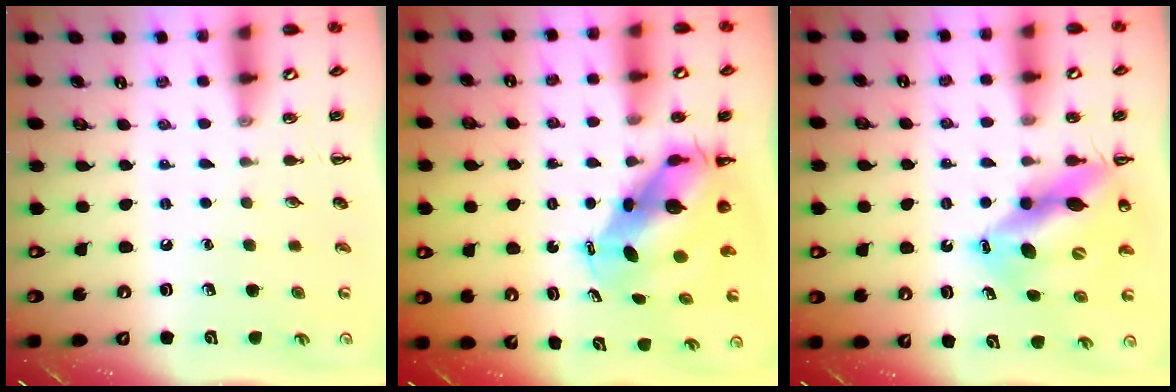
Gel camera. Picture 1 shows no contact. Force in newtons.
{"total": 7.7, "press": 7.4, "slide": 2.2}
{"total": 14.7, "press": 14.1, "slide": 4.2}